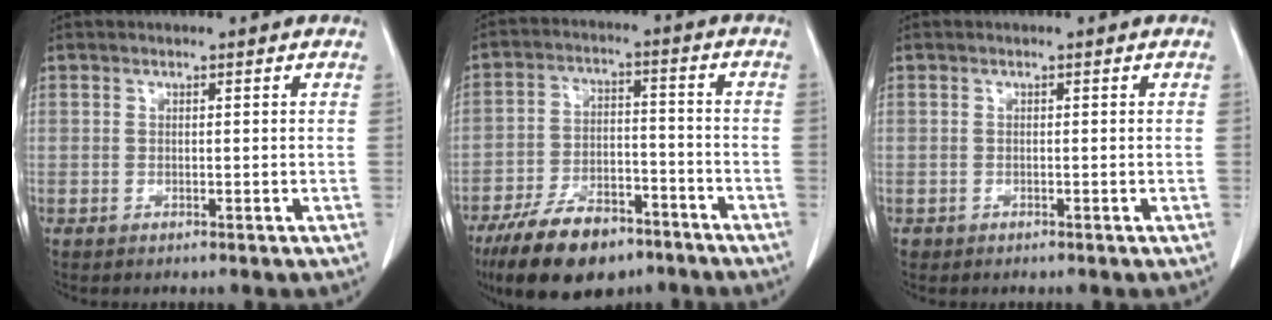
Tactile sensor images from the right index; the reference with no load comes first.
{"total": 13.5, "force": [-9.7, 5.8, 7.3], "torque": [-0.125, -0.003, -0.166]}
{"total": 0.5, "force": [-0.3, 0.4, 0.0], "torque": [-0.006, 0.003, -0.006]}